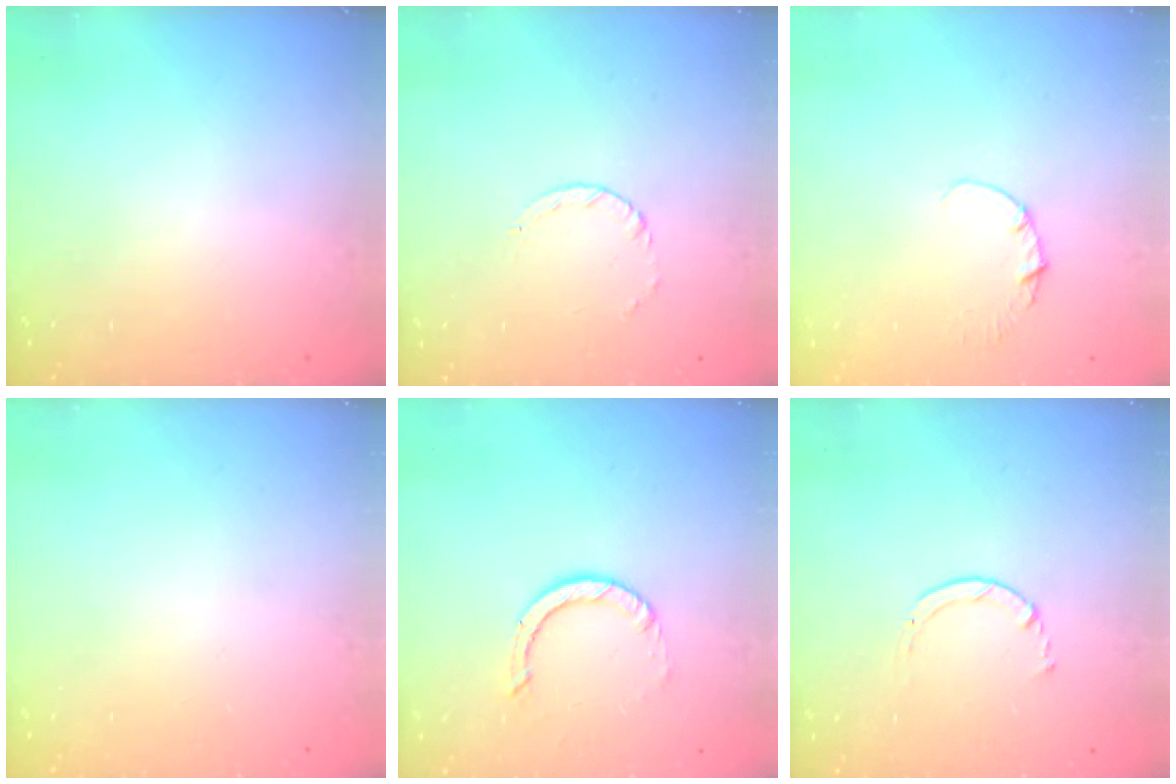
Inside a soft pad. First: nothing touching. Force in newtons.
{"total": 2.4, "press": 2.4, "slide": 0.3}
{"total": 1.1, "press": 1.1, "slide": 0.1}
{"total": 0.0}
{"total": 2.9, "press": 2.9, "slide": 0.2}
{"total": 1.7, "press": 1.6, "slide": 0.2}